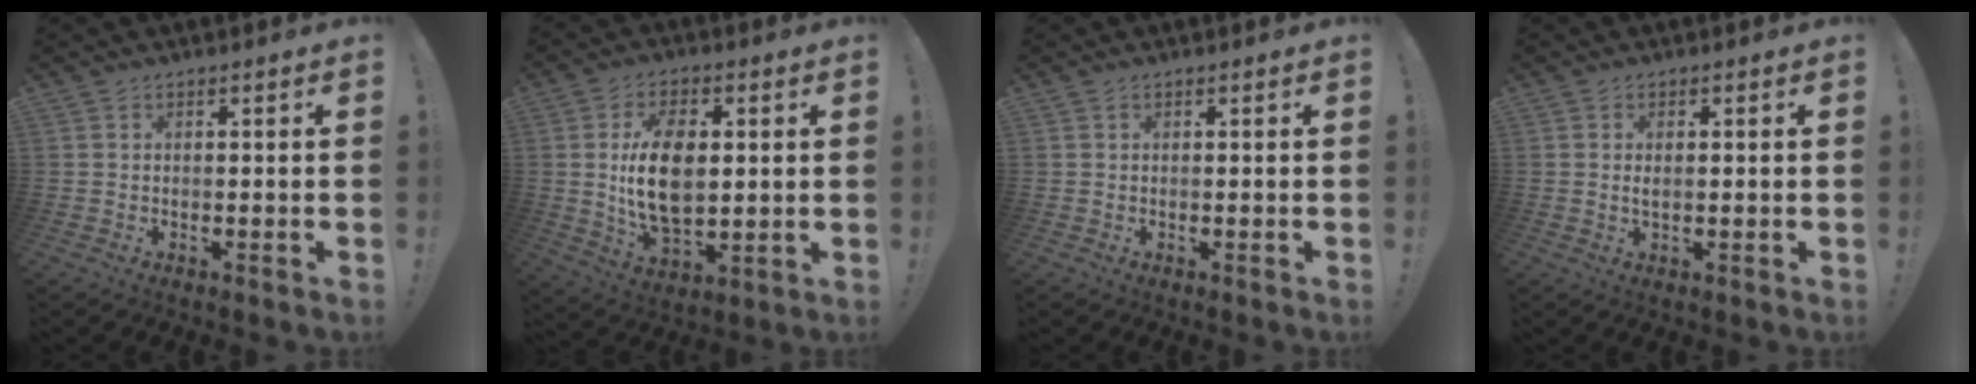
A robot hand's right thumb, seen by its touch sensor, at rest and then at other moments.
{"total": 15.3, "force": [1.4, 9.1, 12.1], "torque": [-0.229, -0.007, 0.021]}
{"total": 0.0}
{"total": 1.6, "force": [0.3, 0.6, 1.4], "torque": [-0.025, 0.000, 0.005]}